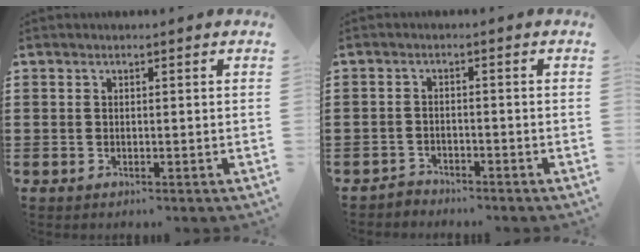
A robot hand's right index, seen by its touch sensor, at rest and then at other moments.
{"total": 2.0, "force": [-2.0, 0.3, -0.2], "torque": [-0.003, 0.003, -0.045]}